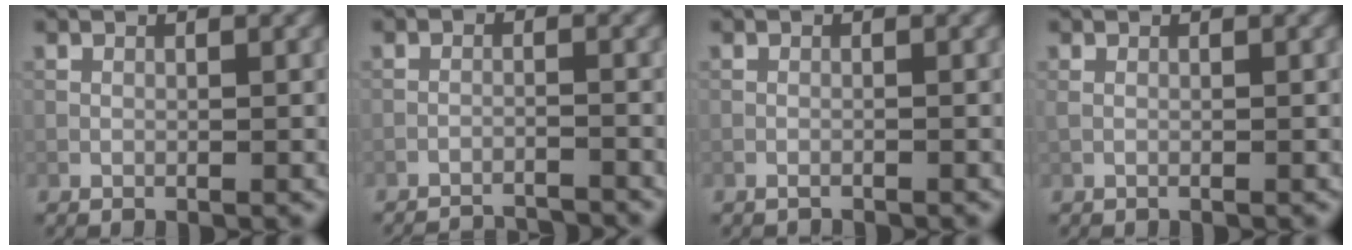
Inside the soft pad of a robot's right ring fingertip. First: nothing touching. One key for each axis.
{"total": 7.4, "fx": -7.2, "fy": 1.2, "fz": 1.0, "tx": -0.003, "ty": 0.005, "tz": -0.098}
{"total": 0.5, "fx": -0.5, "fy": 0.1, "fz": 0.1, "tx": -0.002, "ty": 0.000, "tz": -0.010}
{"total": 0.7, "fx": 0.2, "fy": 0.2, "fz": 0.6, "tx": -0.011, "ty": 0.001, "tz": 0.000}